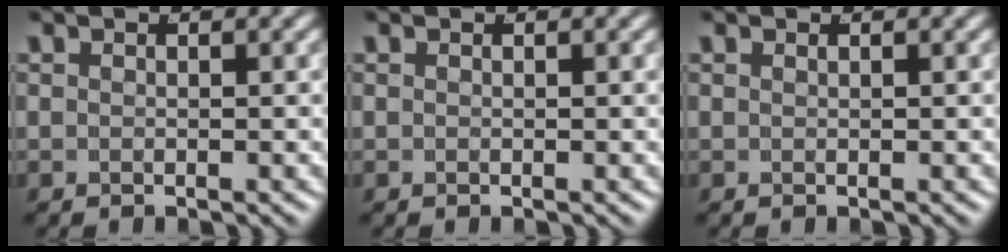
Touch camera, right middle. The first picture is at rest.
{"total": 0.0}
{"total": 0.0}